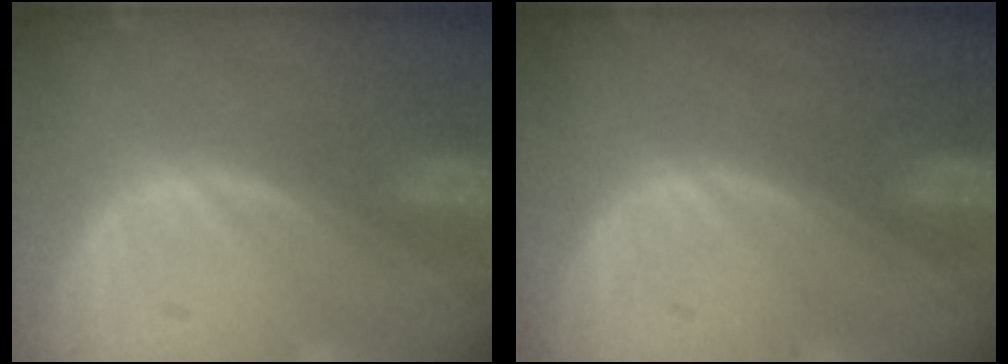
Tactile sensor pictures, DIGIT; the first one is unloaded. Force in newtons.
{"total": 0.0}